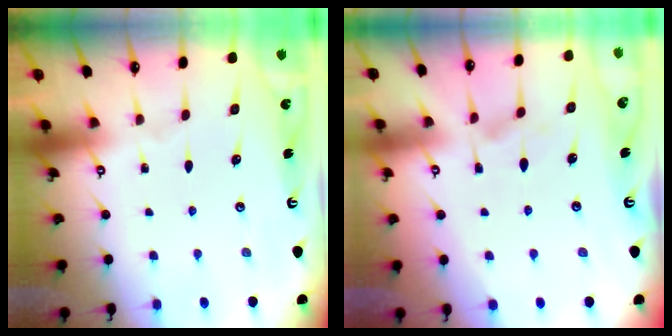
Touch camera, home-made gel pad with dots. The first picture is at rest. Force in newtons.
{"total": 2.2, "press": 2.0, "slide": 1.0}